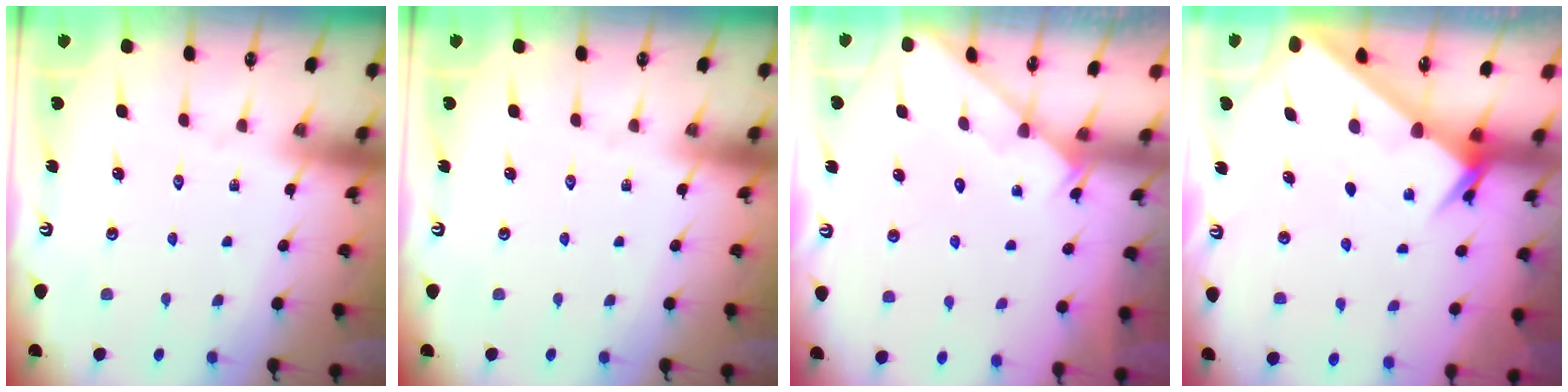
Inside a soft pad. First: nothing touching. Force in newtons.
{"total": 0.0}
{"total": 1.6, "press": 1.6, "slide": 0.1}
{"total": 2.4, "press": 2.4, "slide": 0.3}